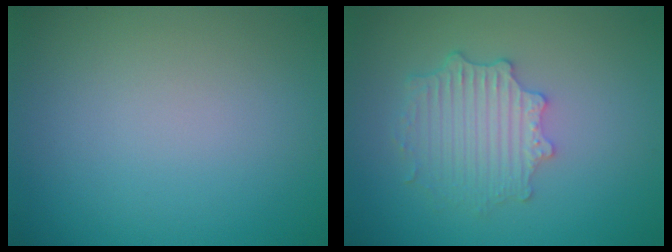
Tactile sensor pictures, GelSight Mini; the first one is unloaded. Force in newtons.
{"total": 4.0, "press": 3.3, "slide": 2.3}